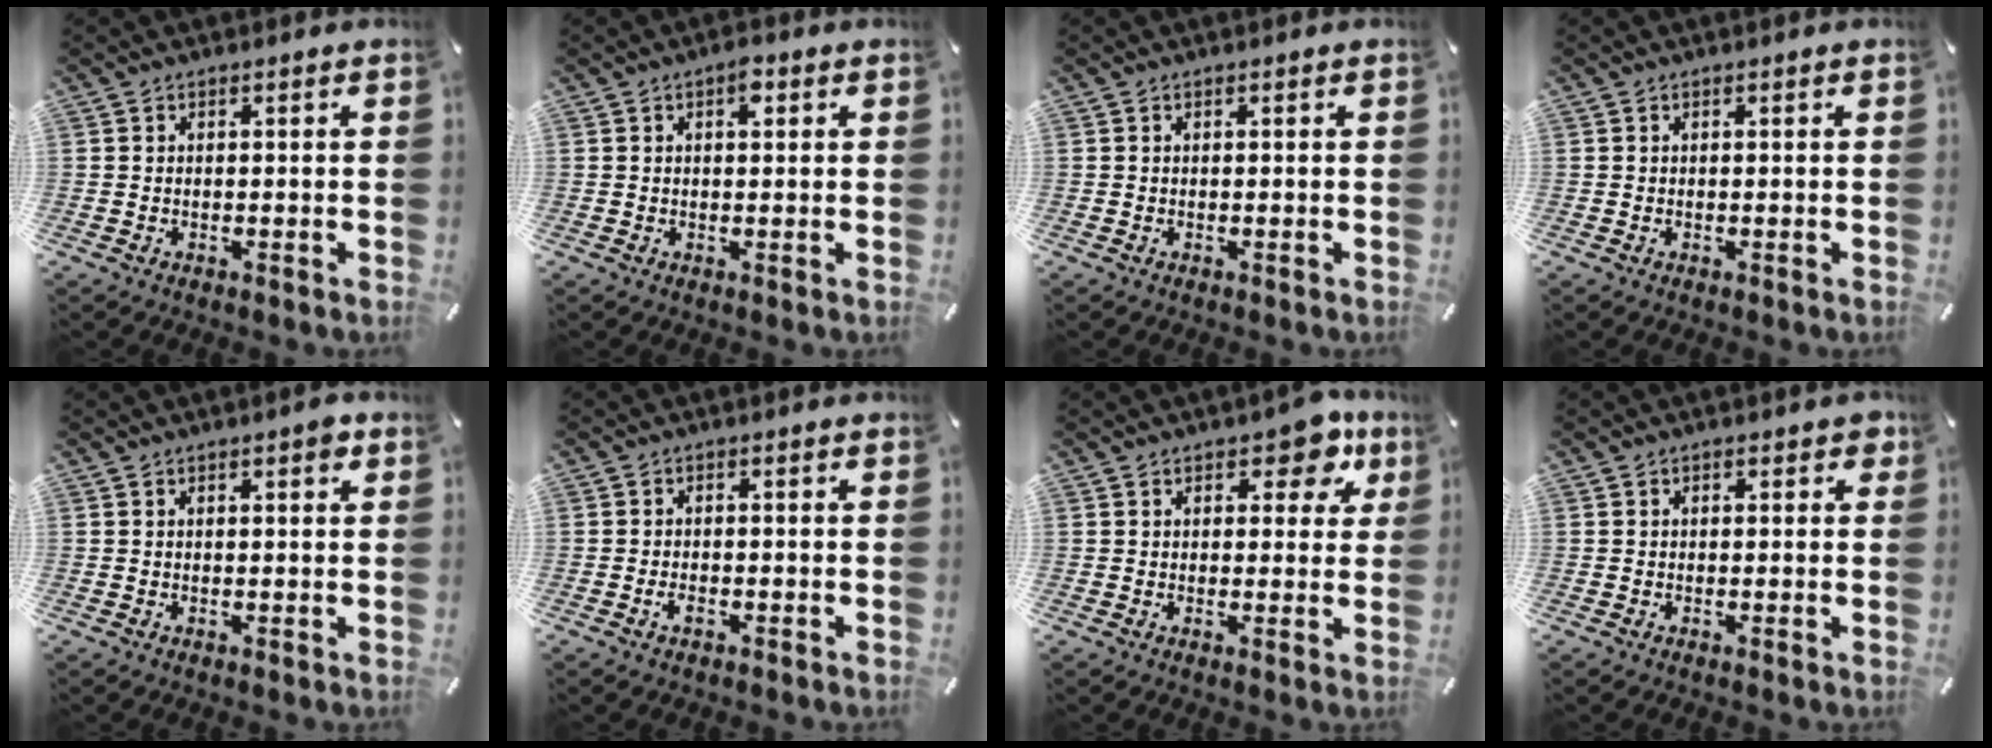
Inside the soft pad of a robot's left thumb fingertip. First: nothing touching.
{"total": 2.8, "force": [1.0, 1.4, 2.2], "torque": [-0.023, -0.003, 0.011]}
{"total": 0.0}
{"total": 0.0}
{"total": 2.4, "force": [1.2, 0.9, 1.9], "torque": [-0.031, 0.002, 0.018]}
{"total": 1.7, "force": [-0.8, 0.8, 1.3], "torque": [-0.031, -0.002, -0.017]}
{"total": 8.2, "force": [4.5, 4.3, 5.3], "torque": [-0.051, -0.020, 0.070]}
{"total": 1.8, "force": [0.8, 1.2, 1.1], "torque": [-0.007, 0.001, 0.008]}